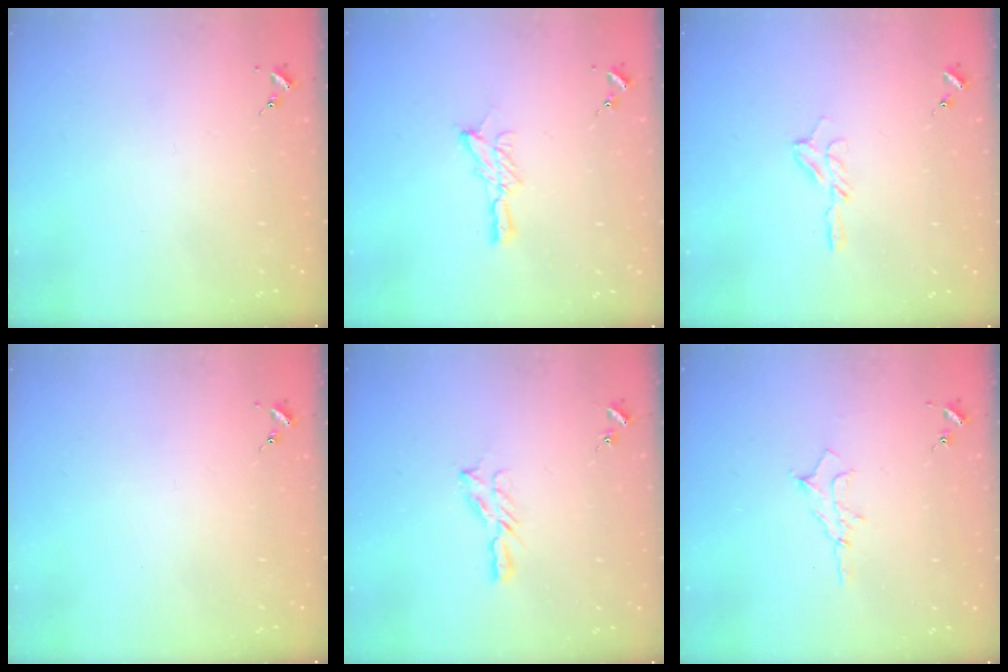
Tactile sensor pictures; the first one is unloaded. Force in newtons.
{"total": 7.6, "press": 7.6, "slide": 0.1}
{"total": 6.9, "press": 6.9, "slide": 0.7}
{"total": 0.0}
{"total": 4.7, "press": 4.7, "slide": 0.5}
{"total": 6.2, "press": 6.1, "slide": 0.8}